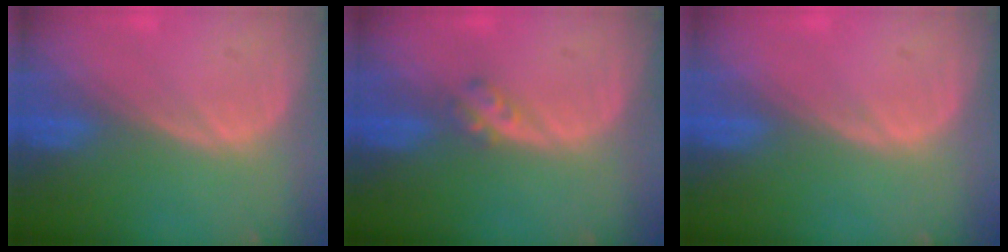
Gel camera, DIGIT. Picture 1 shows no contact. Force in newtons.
{"total": 2.3, "press": 2.0, "slide": 1.2}
{"total": 0.5, "press": 0.1, "slide": 0.5}